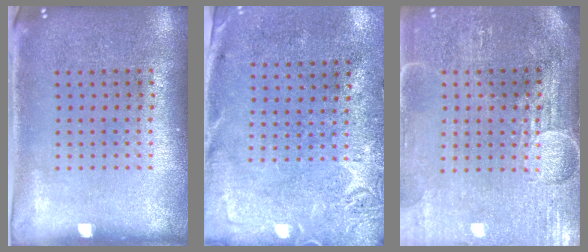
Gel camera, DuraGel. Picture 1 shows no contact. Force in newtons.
{"total": 2.7, "press": 2.2, "slide": 1.7}
{"total": 3.8, "press": 3.6, "slide": 1.4}